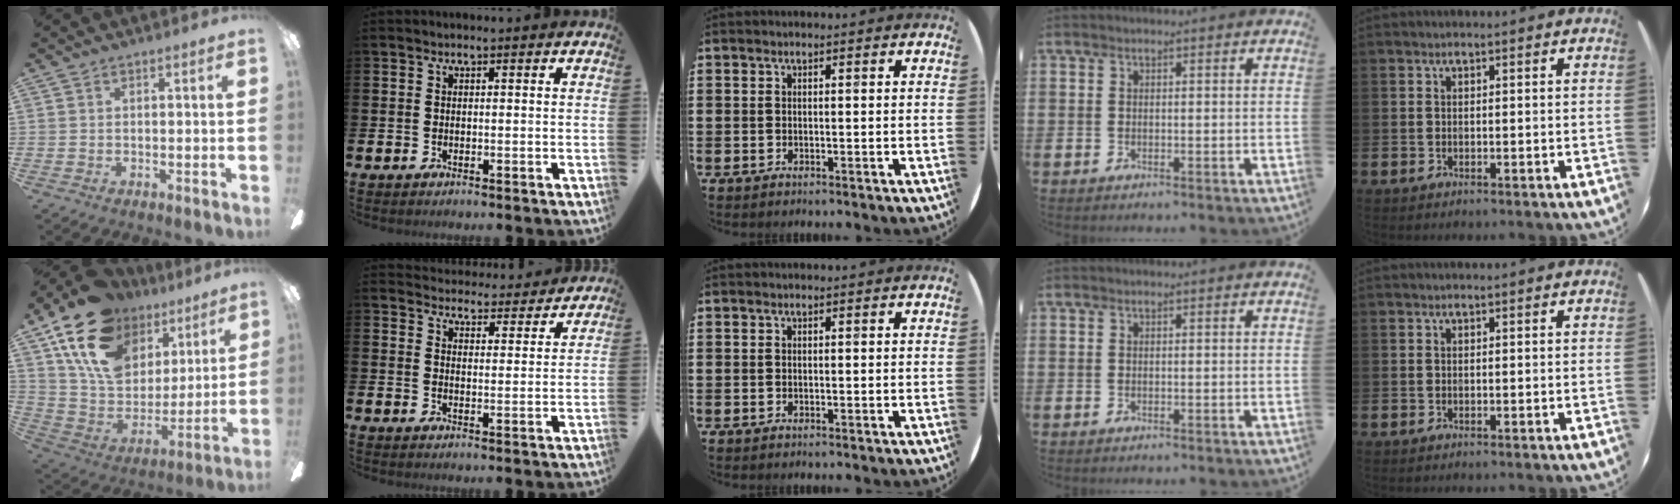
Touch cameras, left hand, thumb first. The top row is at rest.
{"thumb": {"total": 20.6, "force": [12.7, 12.8, 9.9], "torque": [-0.190, -0.058, 0.238]}, "index": {"total": 4.2, "force": [4.2, 0.7, -0.2], "torque": [0.002, -0.039, 0.069]}}